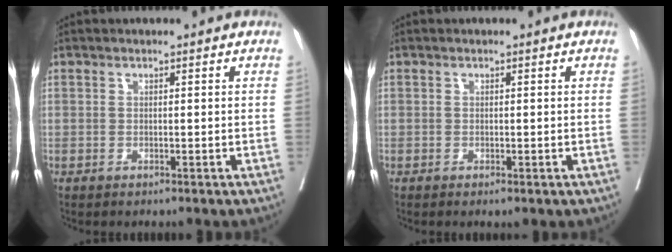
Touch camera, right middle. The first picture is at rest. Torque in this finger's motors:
{"motor_torque": [0.10, 0.14, 0.04, 0.00]}